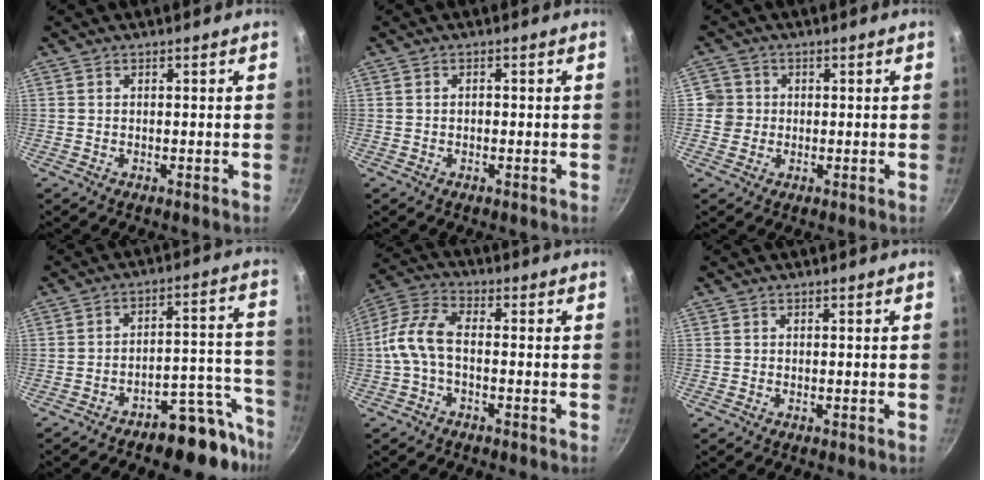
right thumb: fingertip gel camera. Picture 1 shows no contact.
{"total": 0.6, "force": [-0.1, 0.5, 0.4], "torque": [-0.004, 0.004, -0.003]}
{"total": 3.8, "force": [0.1, 3.8, 0.2], "torque": [0.026, 0.009, -0.001]}
{"total": 13.2, "force": [-10.0, 4.2, 7.6], "torque": [-0.057, 0.110, -0.148]}
{"total": 8.5, "force": [-1.1, 4.4, 7.2], "torque": [-0.158, 0.029, -0.031]}
{"total": 0.0}